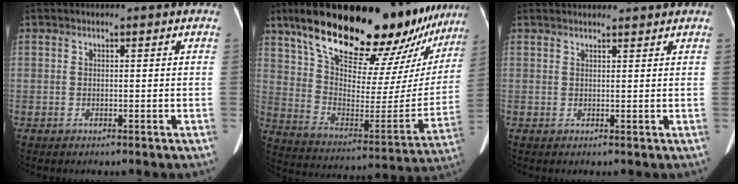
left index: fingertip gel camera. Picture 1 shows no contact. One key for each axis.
{"total": 33.2, "fx": 26.2, "fy": 8.9, "fz": 18.3, "tx": -0.300, "ty": -0.013, "tz": 0.367}
{"total": 4.3, "fx": 4.2, "fy": 0.2, "fz": 1.0, "tx": -0.012, "ty": 0.023, "tz": 0.052}